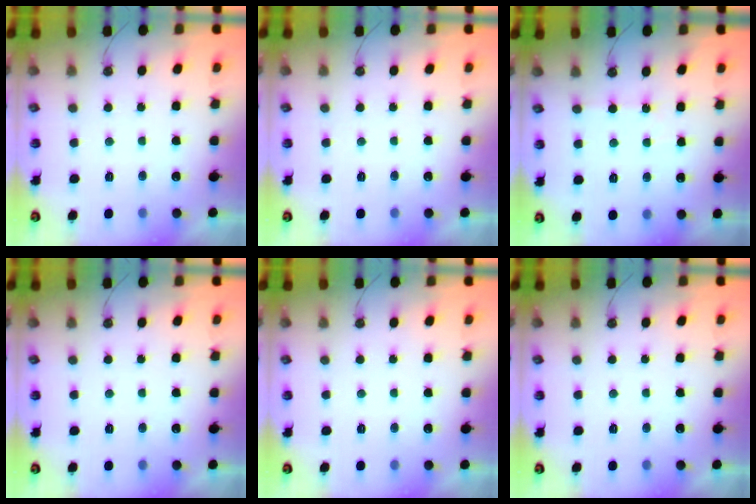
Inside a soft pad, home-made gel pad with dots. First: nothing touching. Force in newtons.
{"total": 0.0}
{"total": 2.9, "press": 2.8, "slide": 0.5}
{"total": 0.0}
{"total": 0.0}
{"total": 0.0}